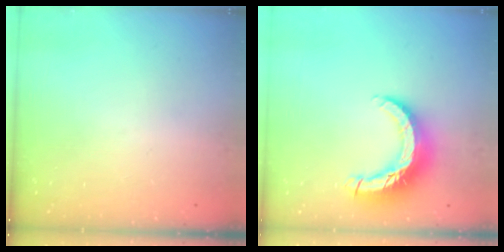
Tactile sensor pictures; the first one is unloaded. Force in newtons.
{"total": 13.1, "press": 13.0, "slide": 1.3}